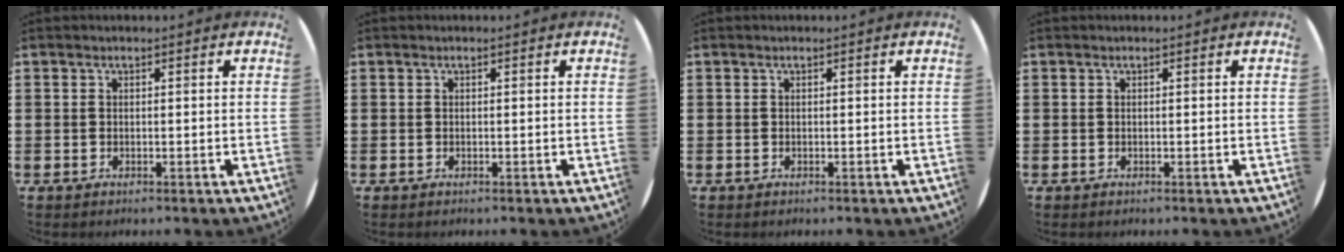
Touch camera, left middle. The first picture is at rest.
{"total": 0.0}
{"total": 0.0}
{"total": 0.0}